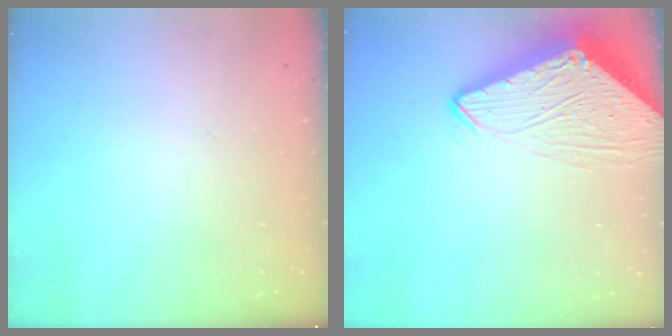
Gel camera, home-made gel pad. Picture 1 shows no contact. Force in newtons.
{"total": 8.0, "press": 8.0, "slide": 0.7}